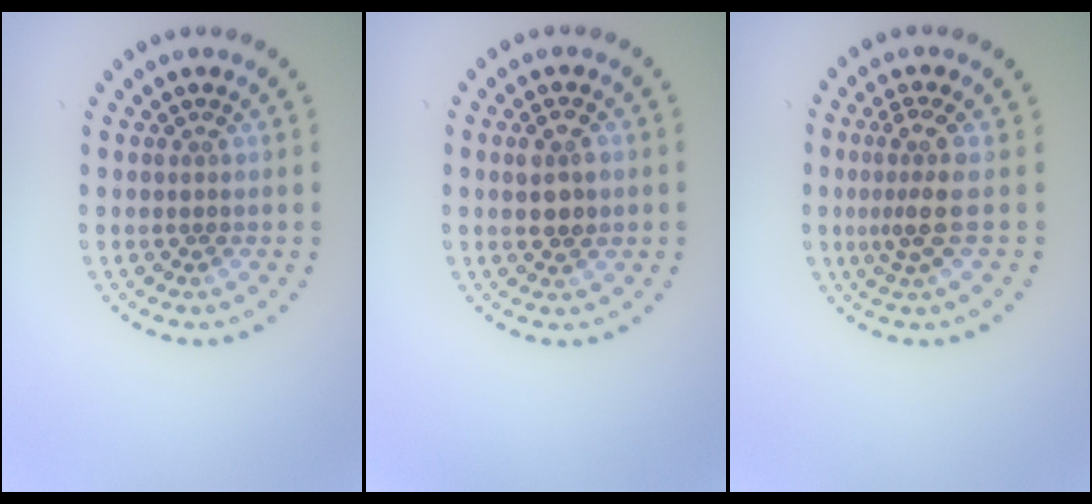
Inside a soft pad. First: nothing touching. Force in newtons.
{"total": 2.4, "press": 2.4, "slide": 0.4}
{"total": 2.7, "press": 2.0, "slide": 1.8}